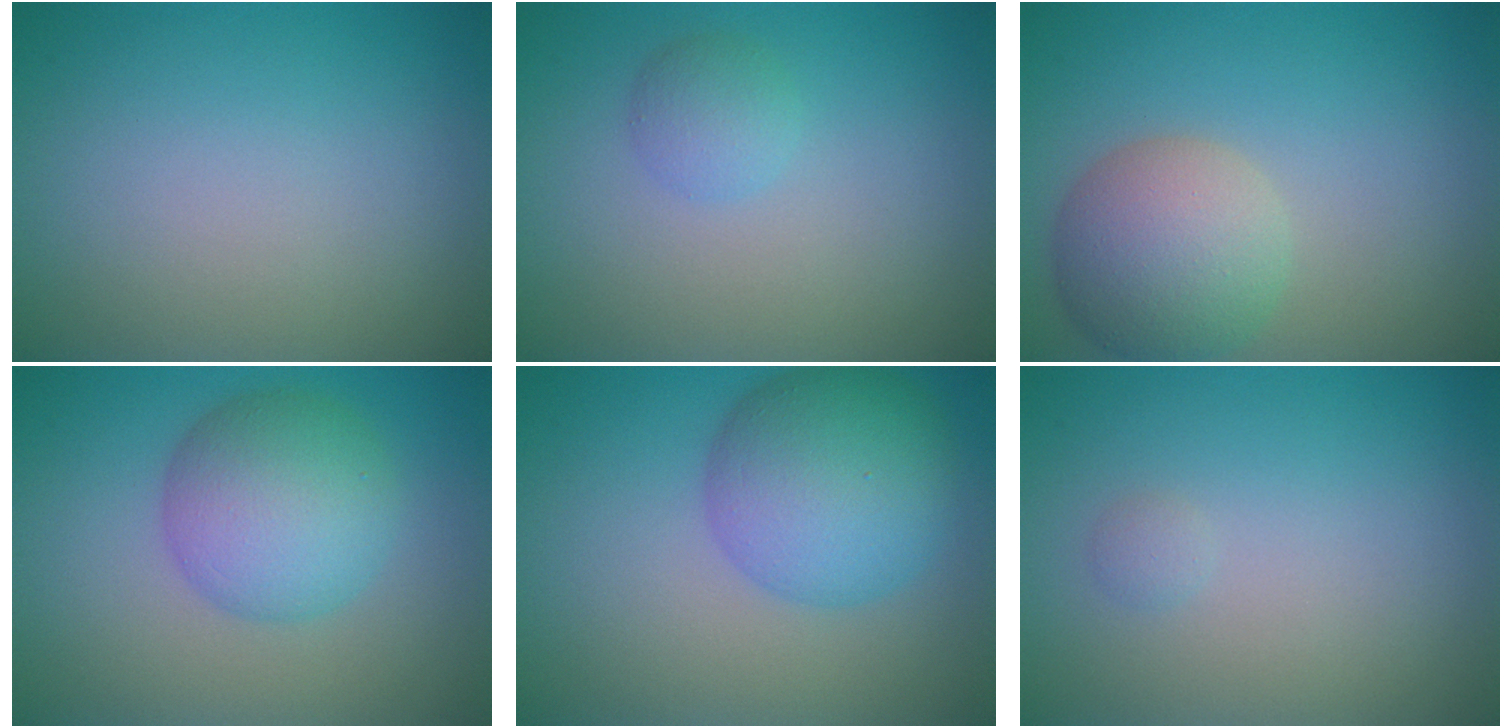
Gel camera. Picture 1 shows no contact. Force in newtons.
{"total": 1.7, "press": 1.7, "slide": 0.1}
{"total": 5.9, "press": 5.8, "slide": 0.5}
{"total": 6.1, "press": 6.1, "slide": 0.2}
{"total": 7.5, "press": 7.5, "slide": 0.4}
{"total": 0.6, "press": 0.6, "slide": 0.1}